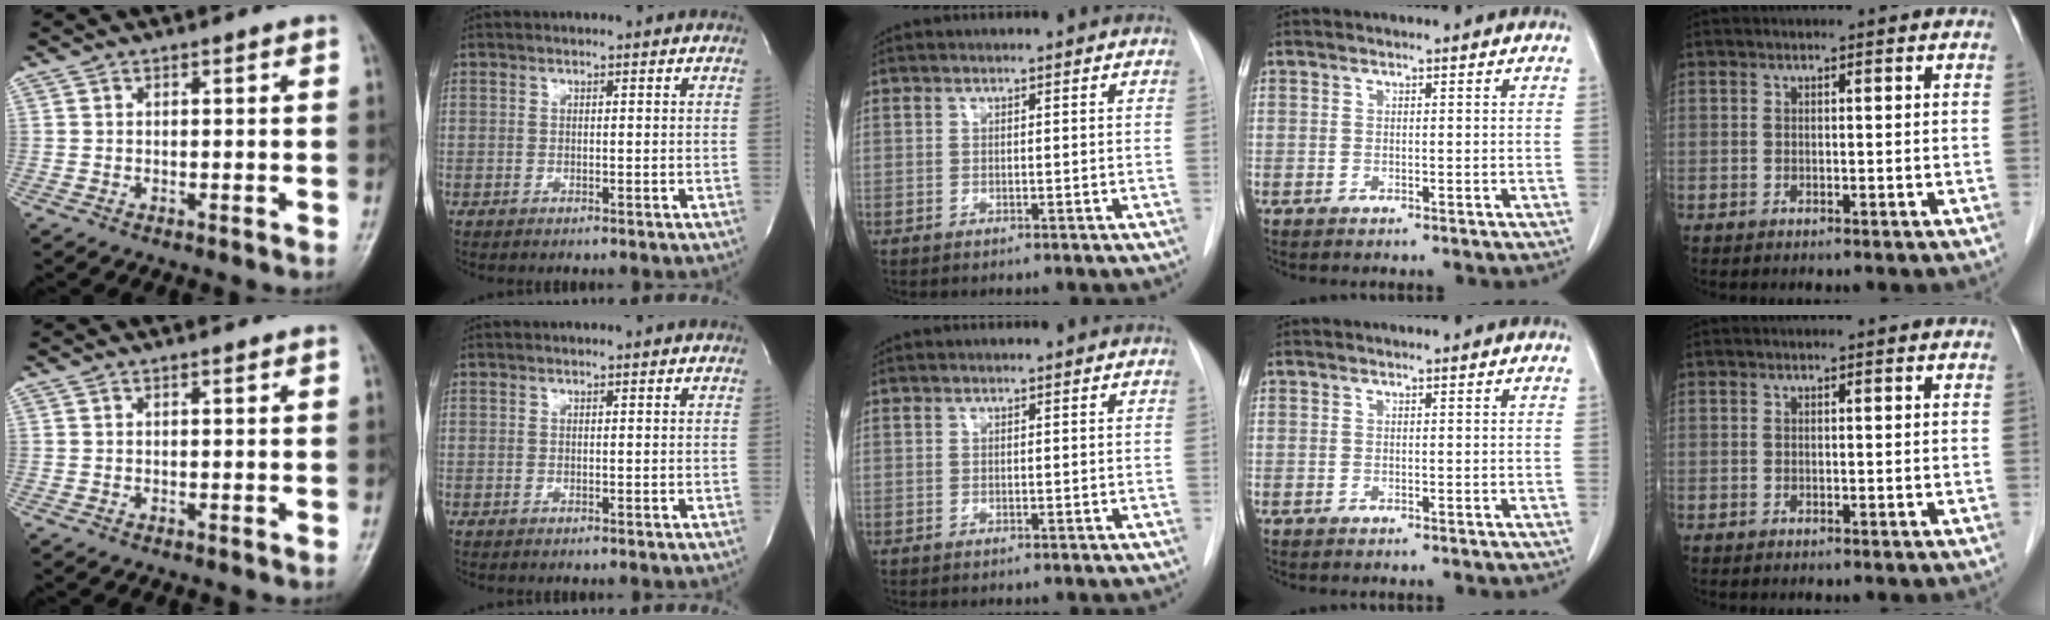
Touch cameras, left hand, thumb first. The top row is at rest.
{}